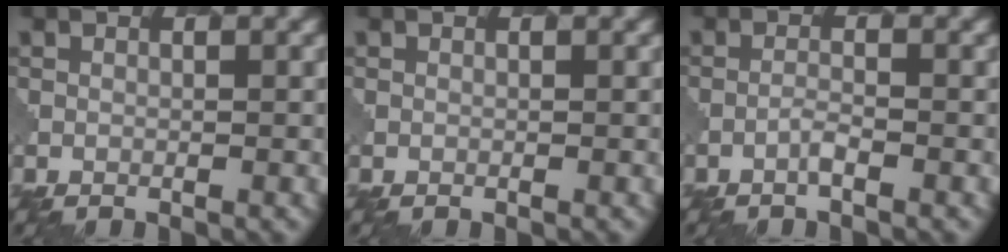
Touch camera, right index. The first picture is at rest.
{"total": 0.0}
{"total": 0.7, "force": [-0.4, 0.0, 0.5], "torque": [-0.011, 0.004, -0.012]}